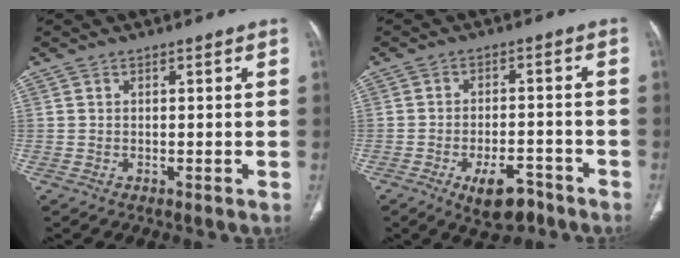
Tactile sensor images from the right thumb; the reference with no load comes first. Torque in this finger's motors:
{"motor_torque": [-0.09, 0.20, -0.23, 0.08, -0.02]}